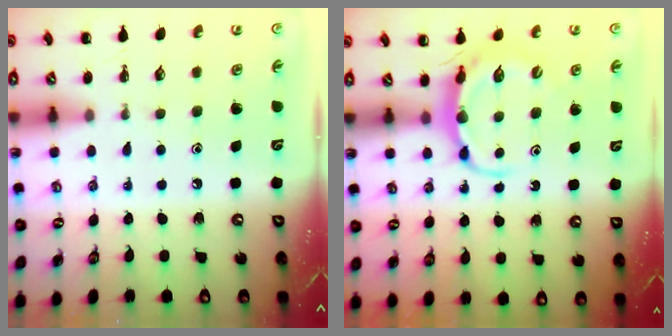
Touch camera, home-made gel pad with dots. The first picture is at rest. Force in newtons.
{"total": 5.9, "press": 5.8, "slide": 1.0}